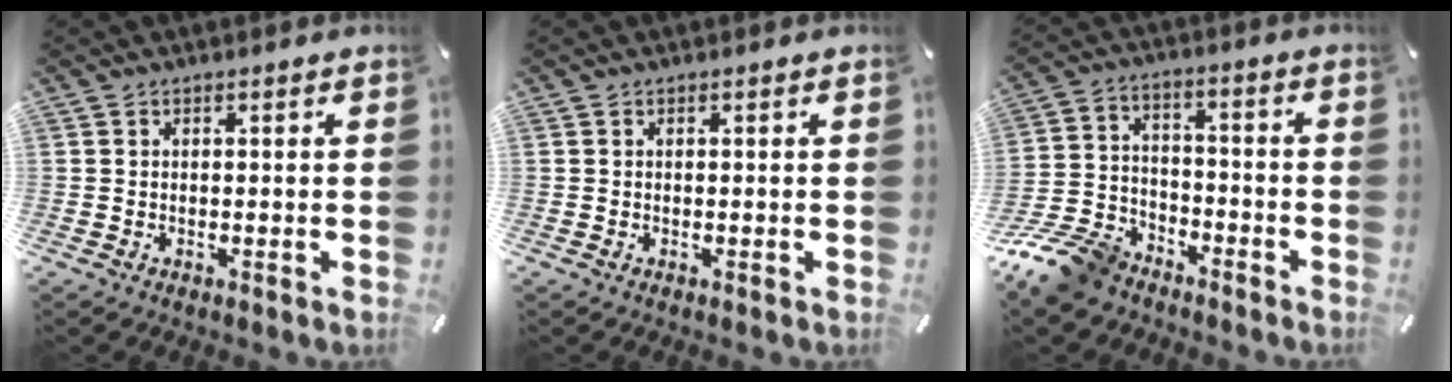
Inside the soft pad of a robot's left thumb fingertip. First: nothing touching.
{"total": 0.0}
{"total": 13.1, "force": [-10.5, 6.2, 4.7], "torque": [-0.090, 0.066, -0.197]}